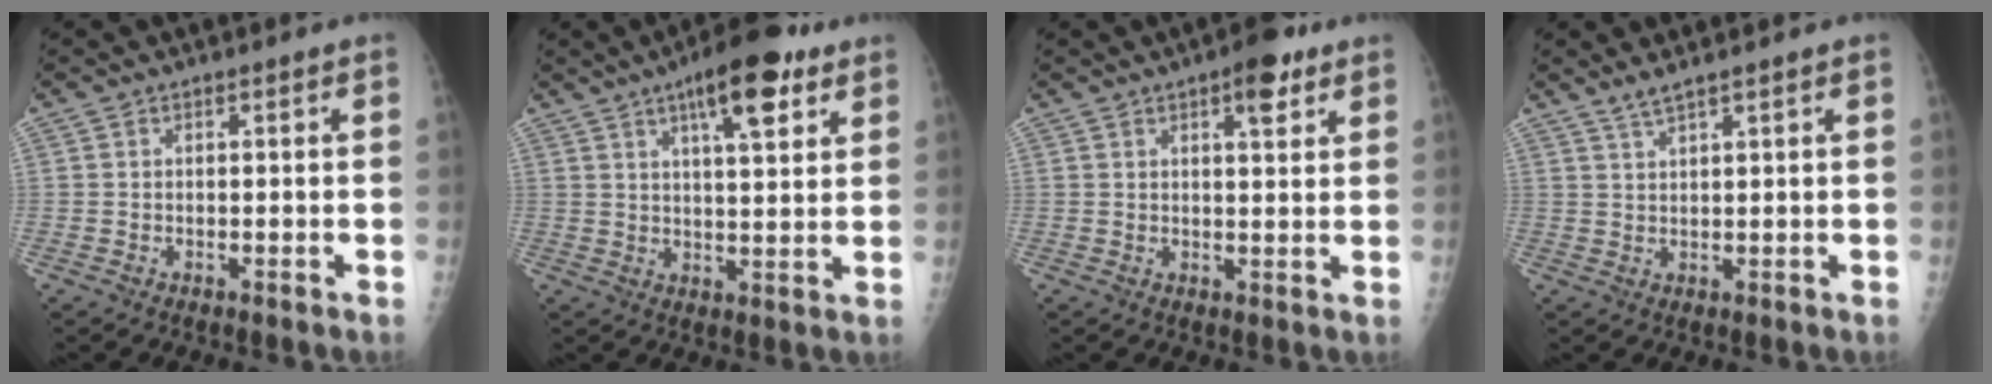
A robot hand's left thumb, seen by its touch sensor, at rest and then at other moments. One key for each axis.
{"total": 12.7, "fx": 6.9, "fy": 4.0, "fz": 9.8, "tx": -0.126, "ty": -0.021, "tz": 0.099}
{"total": 6.1, "fx": 3.5, "fy": 2.2, "fz": 4.6, "tx": -0.049, "ty": -0.013, "tz": 0.042}
{"total": 2.8, "fx": 2.4, "fy": -0.1, "fz": 1.6, "tx": -0.036, "ty": -0.007, "tz": 0.051}